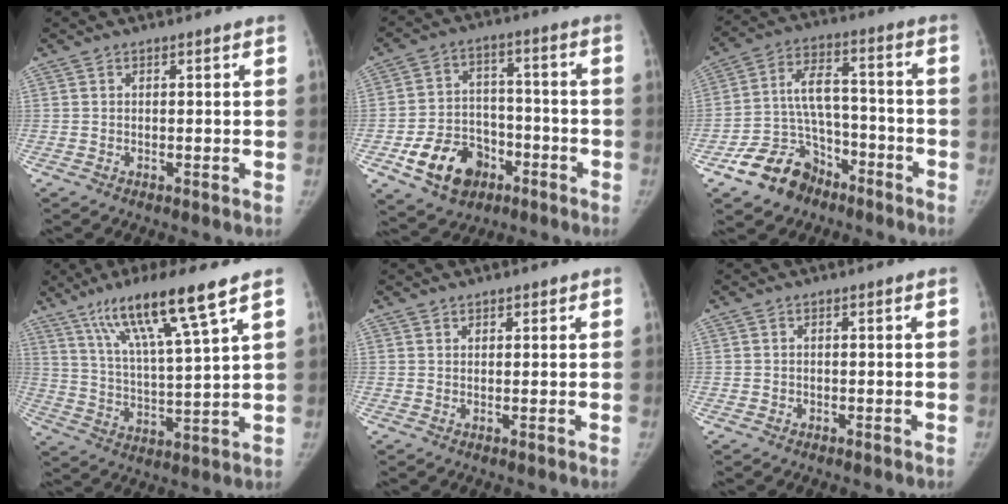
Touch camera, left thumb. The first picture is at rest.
{"total": 13.1, "force": [-6.2, 9.6, 6.5], "torque": [-0.078, 0.041, -0.095]}
{"total": 13.0, "force": [-8.2, 8.6, 5.3], "torque": [-0.069, 0.072, -0.139]}
{"total": 15.7, "force": [9.7, 1.0, 12.2], "torque": [-0.217, -0.039, 0.177]}
{"total": 1.4, "force": [1.0, 0.9, 0.5], "torque": [0.005, -0.004, 0.012]}
{"total": 0.6, "force": [-0.2, 0.6, 0.1], "torque": [0.002, 0.003, -0.003]}